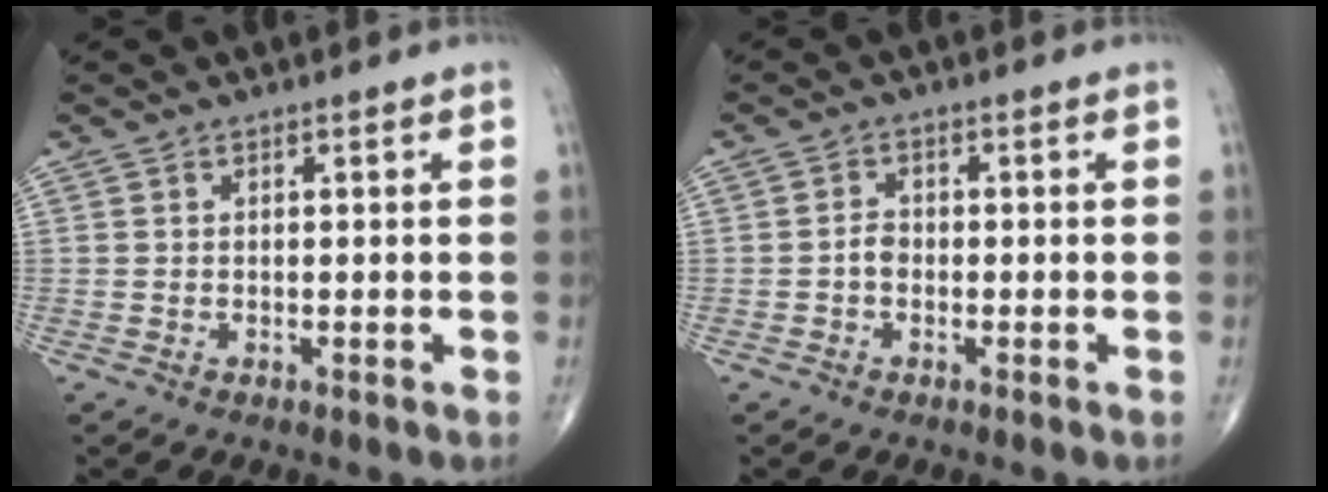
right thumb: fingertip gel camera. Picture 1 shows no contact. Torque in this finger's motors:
{"motor_torque": [0.25, -0.10, 0.15, -0.27, 0.01]}